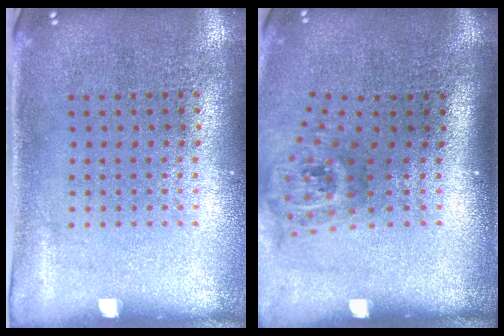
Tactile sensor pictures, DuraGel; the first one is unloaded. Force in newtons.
{"total": 1.9, "press": 1.4, "slide": 1.4}